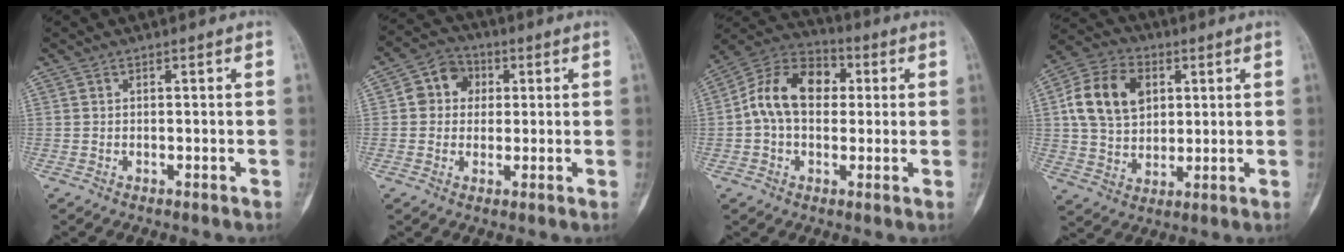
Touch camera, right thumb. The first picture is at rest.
{"total": 7.5, "force": [1.2, 6.6, 3.3], "torque": [-0.020, 0.009, 0.008]}
{"total": 14.2, "force": [1.4, 9.9, 10.1], "torque": [-0.154, 0.033, 0.013]}
{"total": 14.4, "force": [3.5, 10.6, 9.2], "torque": [-0.141, 0.006, 0.060]}